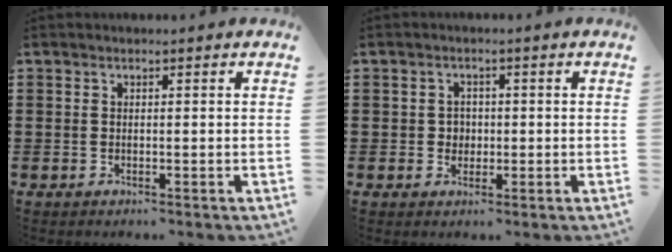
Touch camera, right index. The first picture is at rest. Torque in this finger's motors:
{"motor_torque": [0.25, 0.04, 0.12, 0.00]}